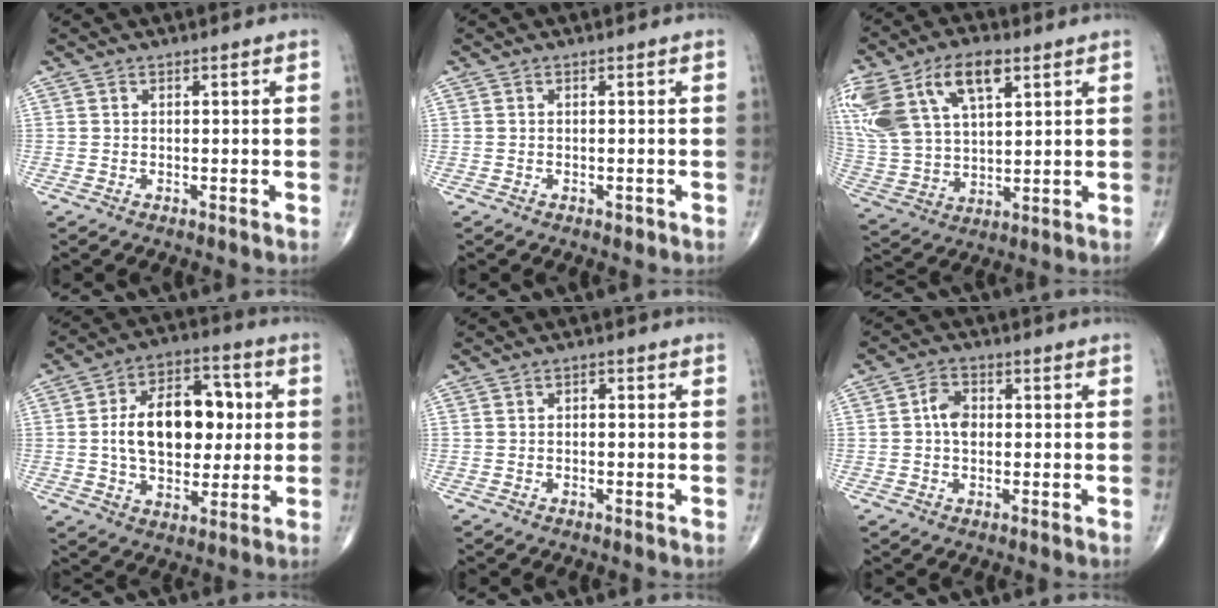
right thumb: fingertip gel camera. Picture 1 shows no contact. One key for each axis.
{"total": 0.7, "fx": -0.4, "fy": 0.4, "fz": 0.4, "tx": -0.004, "ty": 0.000, "tz": -0.005}
{"total": 21.7, "fx": 9.9, "fy": 11.8, "fz": 15.3, "tx": -0.331, "ty": 0.008, "tz": 0.191}
{"total": 17.7, "fx": 1.6, "fy": 11.1, "fz": 13.7, "tx": -0.179, "ty": 0.020, "tz": 0.024}
{"total": 1.0, "fx": 0.0, "fy": 0.6, "fz": 0.8, "tx": -0.007, "ty": 0.004, "tz": -0.005}
{"total": 4.3, "fx": 0.2, "fy": 3.0, "fz": 3.0, "tx": -0.048, "ty": 0.011, "tz": -0.004}